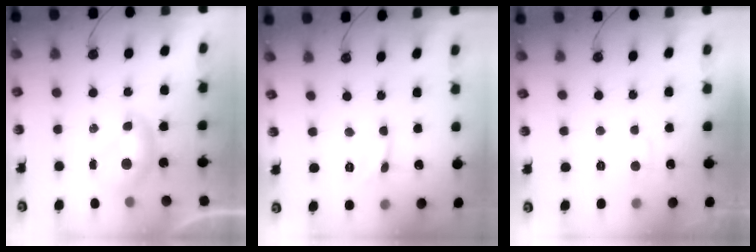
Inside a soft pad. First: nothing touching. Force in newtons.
{"total": 2.8, "press": 2.8, "slide": 0.4}
{"total": 1.0, "press": 0.4, "slide": 0.9}